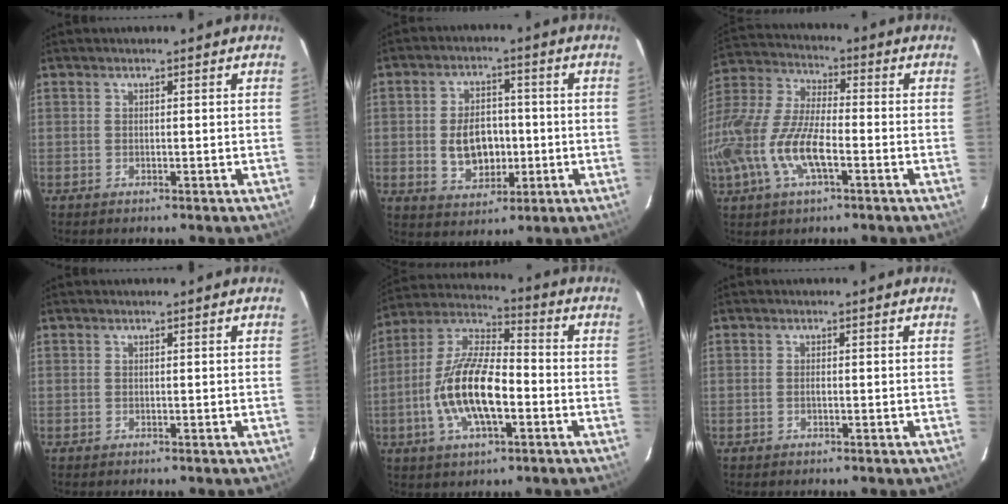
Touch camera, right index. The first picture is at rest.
{"total": 9.3, "force": [-1.2, 6.3, 6.6], "torque": [-0.130, 0.010, -0.005]}
{"total": 19.0, "force": [-5.7, 7.6, 16.5], "torque": [-0.353, -0.017, -0.116]}
{"total": 0.0}
{"total": 16.2, "force": [-4.2, 6.2, 14.4], "torque": [-0.292, -0.001, -0.083]}
{"total": 0.7, "force": [-0.2, 0.3, 0.6], "torque": [-0.011, 0.001, -0.004]}